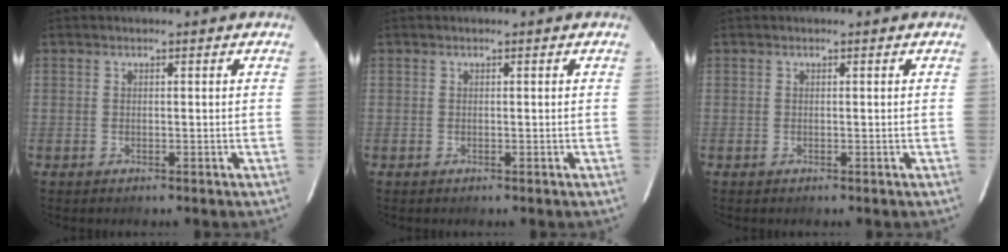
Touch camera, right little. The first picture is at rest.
{"total": 0.0}
{"total": 0.0}